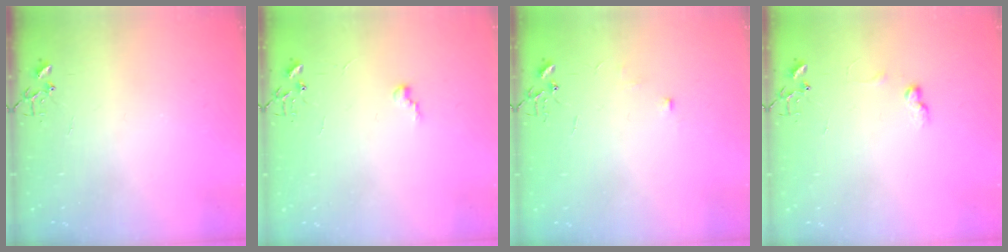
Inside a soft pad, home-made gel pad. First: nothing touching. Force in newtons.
{"total": 5.7, "press": 5.7, "slide": 0.5}
{"total": 5.4, "press": 5.3, "slide": 0.7}
{"total": 6.7, "press": 6.6, "slide": 0.9}